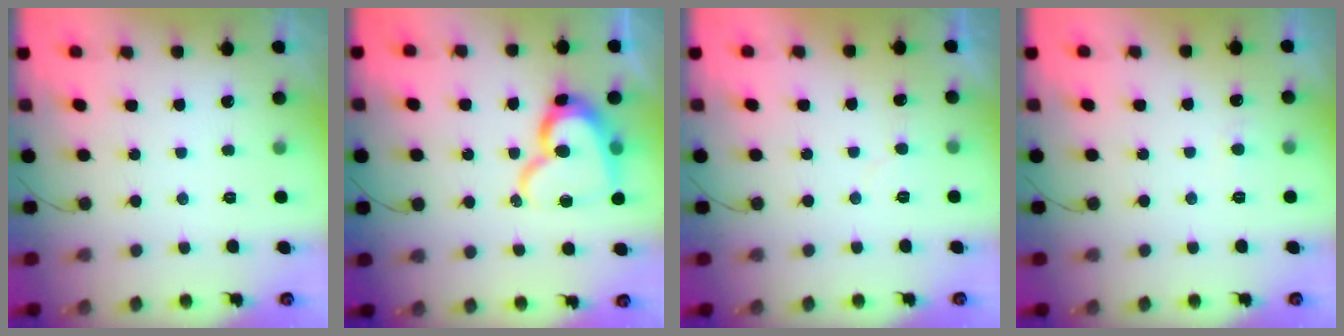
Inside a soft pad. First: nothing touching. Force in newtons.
{"total": 16.4, "press": 16.4, "slide": 1.5}
{"total": 3.8, "press": 3.8, "slide": 0.4}
{"total": 3.9, "press": 3.9, "slide": 0.5}